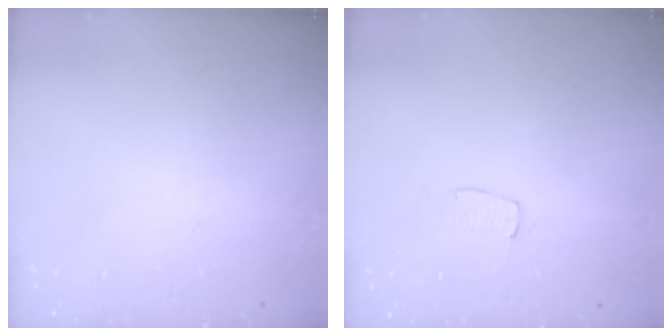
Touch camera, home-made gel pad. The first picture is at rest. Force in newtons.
{"total": 3.3, "press": 3.3, "slide": 0.2}